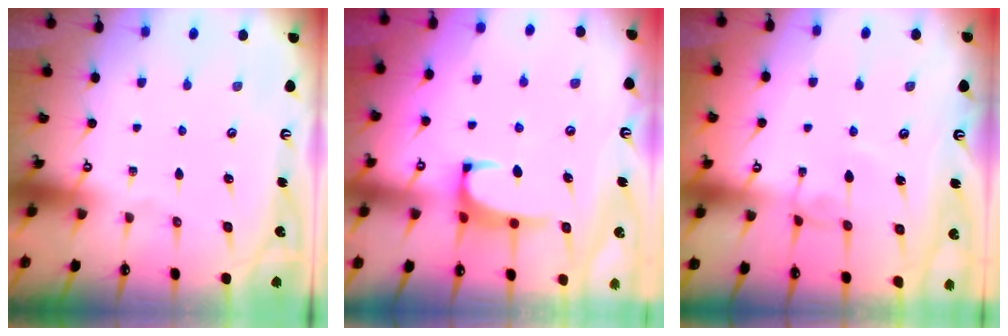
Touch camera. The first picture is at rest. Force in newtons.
{"total": 0.9, "press": 0.6, "slide": 0.7}
{"total": 1.1, "press": 1.0, "slide": 0.3}